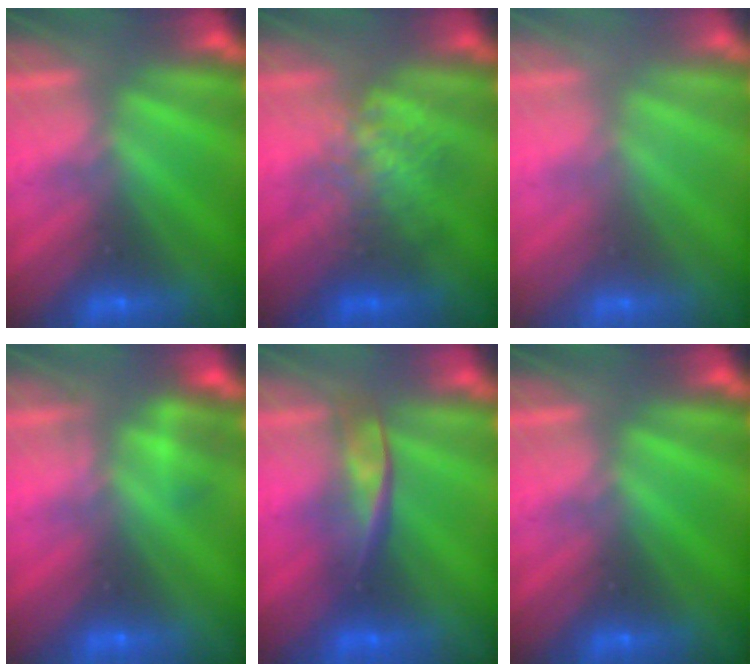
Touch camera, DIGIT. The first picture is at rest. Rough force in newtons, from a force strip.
{"total": 2.2}
{"total": 2.7}
{"total": 2.2}
{"total": 2.3}
{"total": 0.0}